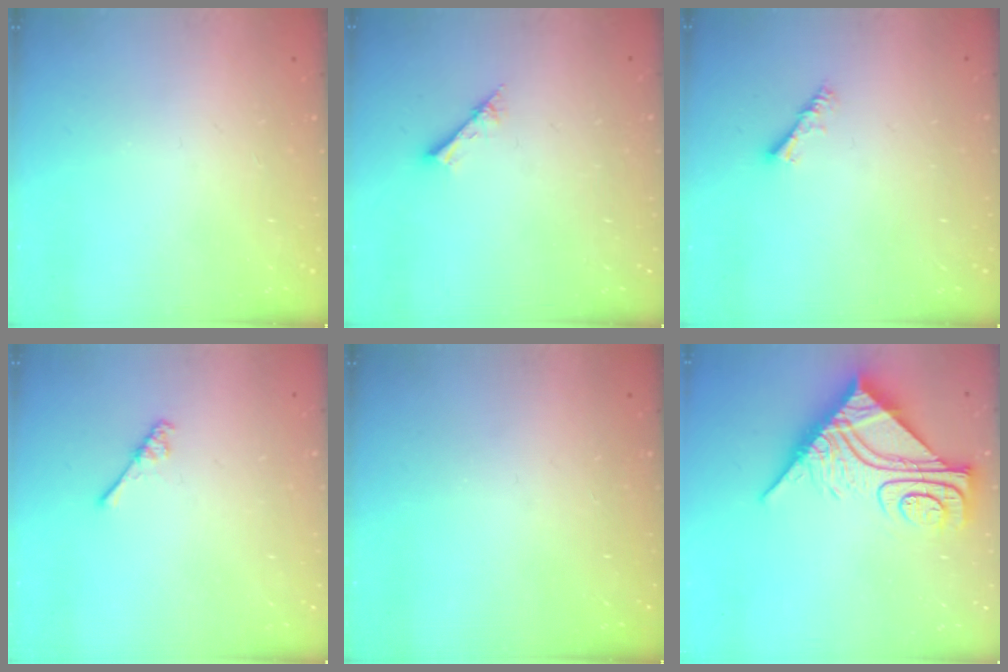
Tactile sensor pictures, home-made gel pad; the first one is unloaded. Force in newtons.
{"total": 2.1, "press": 2.1, "slide": 0.2}
{"total": 3.6, "press": 3.5, "slide": 0.7}
{"total": 2.6, "press": 2.6, "slide": 0.3}
{"total": 0.0}
{"total": 14.7, "press": 14.7, "slide": 1.2}